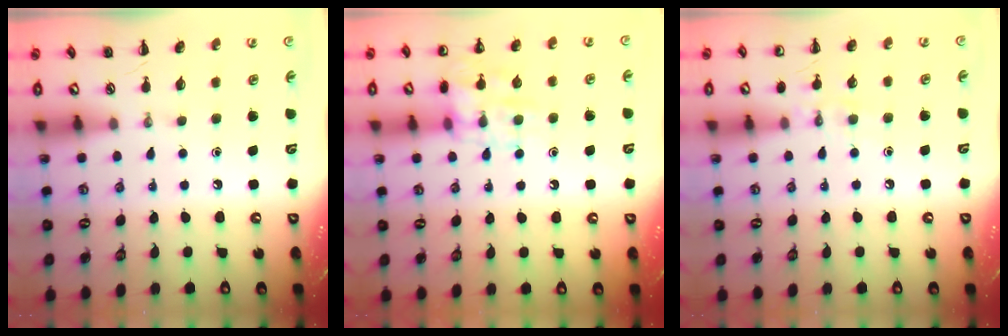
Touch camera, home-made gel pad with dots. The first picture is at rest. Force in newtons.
{"total": 12.0, "press": 12.0, "slide": 0.6}
{"total": 7.4, "press": 7.2, "slide": 1.7}